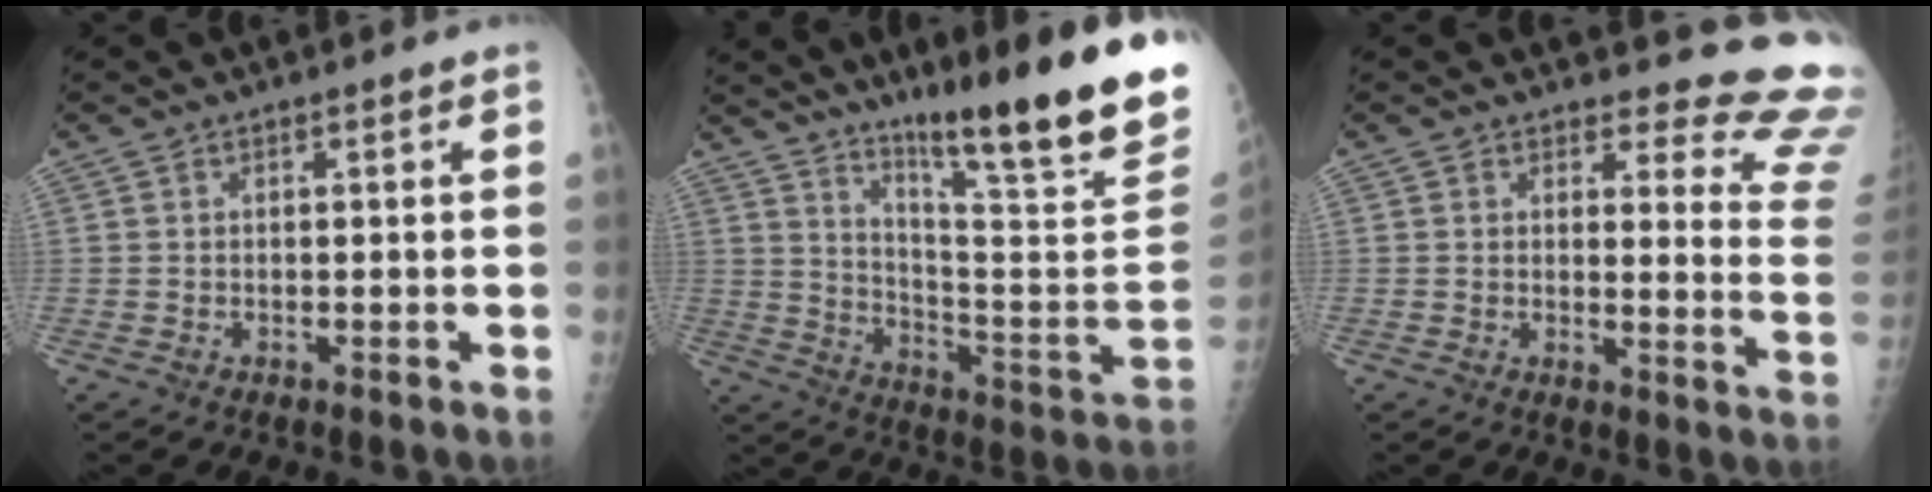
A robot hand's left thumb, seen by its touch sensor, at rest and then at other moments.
{"total": 24.9, "force": [17.6, 1.2, 17.5], "torque": [-0.243, -0.116, 0.269]}
{"total": 14.5, "force": [13.9, 3.4, 2.3], "torque": [0.023, -0.155, 0.116]}